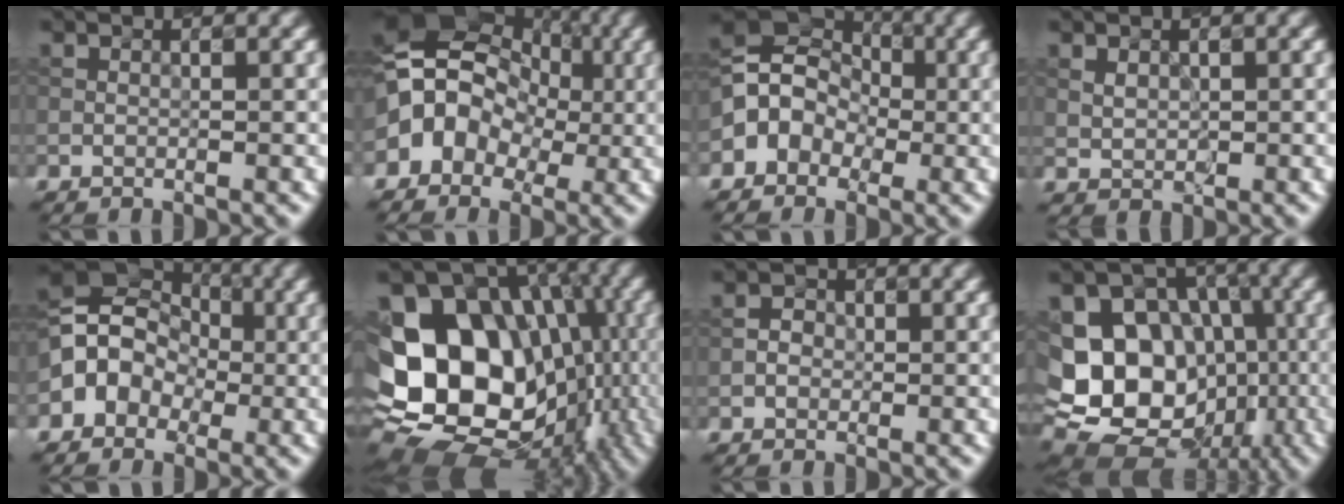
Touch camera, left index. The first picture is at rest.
{"total": 7.8, "force": [-0.5, 6.2, 4.6], "torque": [-0.051, 0.023, -0.031]}
{"total": 4.3, "force": [-1.0, 3.7, 1.9], "torque": [-0.027, 0.018, -0.034]}
{"total": 1.2, "force": [0.6, 0.8, 0.6], "torque": [-0.011, 0.002, 0.014]}
{"total": 5.1, "force": [-0.9, 4.4, 2.4], "torque": [-0.027, 0.017, -0.036]}
{"total": 17.8, "force": [-2.3, 13.9, 10.8], "torque": [-0.168, 0.010, -0.024]}
{"total": 1.1, "force": [-0.1, 1.0, 0.5], "torque": [-0.006, 0.004, -0.010]}
{"total": 14.5, "force": [-1.7, 12.0, 8.0], "torque": [-0.139, -0.004, -0.030]}